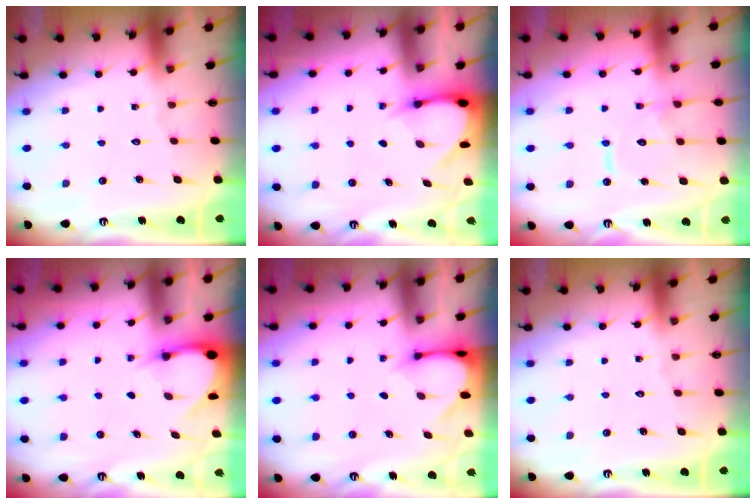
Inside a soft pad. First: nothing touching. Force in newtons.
{"total": 3.6, "press": 3.6, "slide": 0.2}
{"total": 12.0, "press": 11.9, "slide": 1.3}
{"total": 3.3, "press": 3.3, "slide": 0.2}
{"total": 3.4, "press": 3.4, "slide": 0.3}
{"total": 0.0}